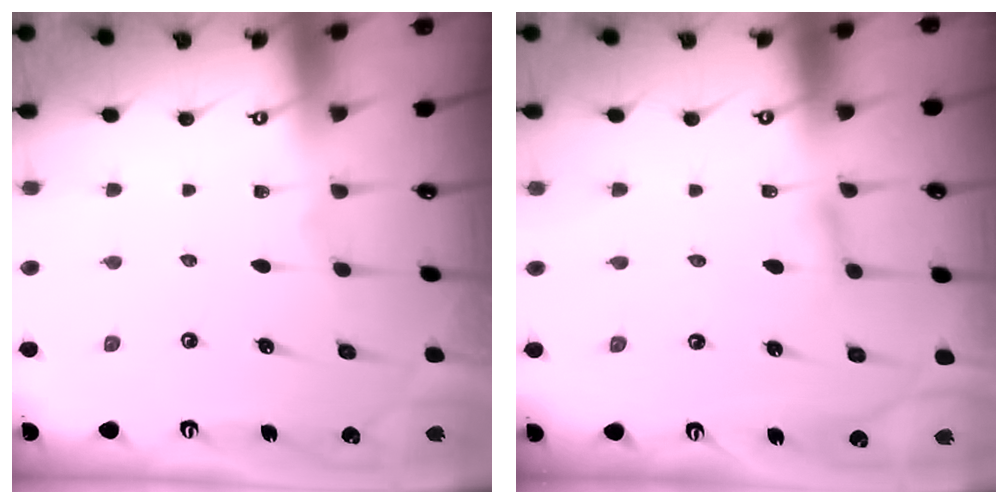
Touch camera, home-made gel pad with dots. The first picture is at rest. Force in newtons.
{"total": 1.8, "press": 1.7, "slide": 0.2}